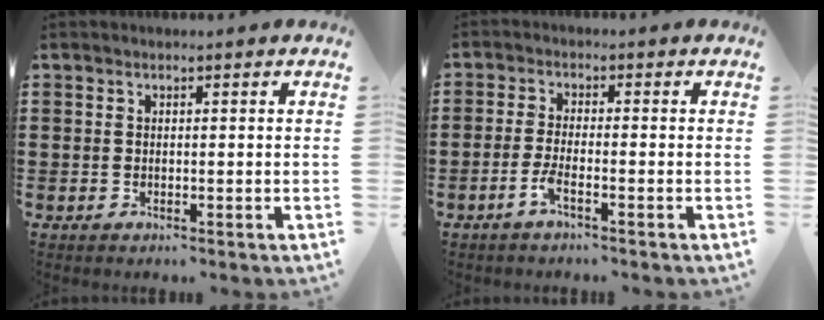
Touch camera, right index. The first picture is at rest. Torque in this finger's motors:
{"motor_torque": [1.33, 0.81, -0.02, 0.00]}